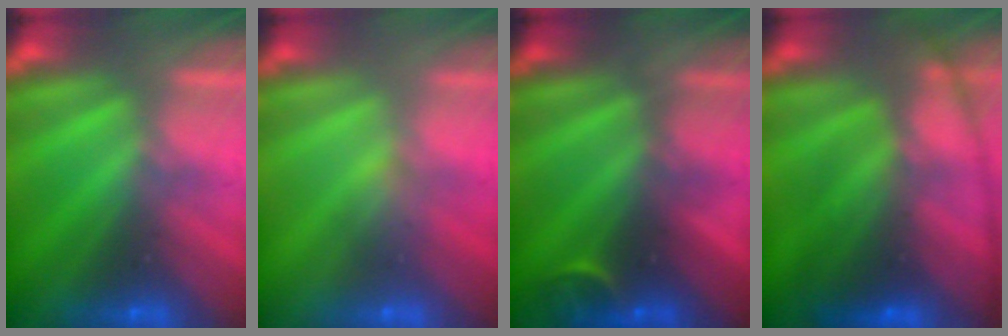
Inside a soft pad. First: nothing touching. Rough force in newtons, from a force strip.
{"total": 2.8}
{"total": 2.9}
{"total": 6.9}